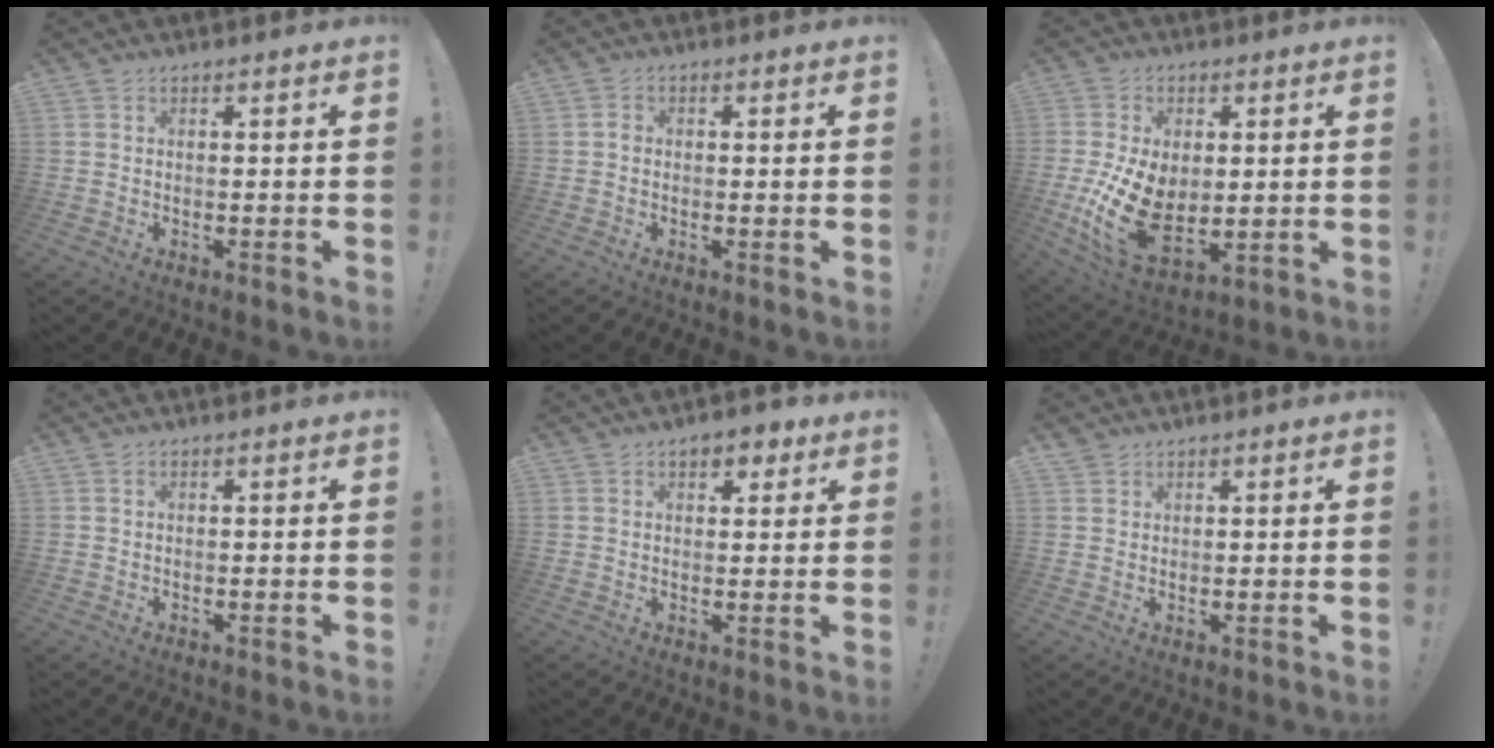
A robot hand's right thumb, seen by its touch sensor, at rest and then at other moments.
{"total": 1.3, "force": [-0.3, 0.9, 0.8], "torque": [-0.007, 0.003, -0.006]}
{"total": 16.9, "force": [-1.8, 10.9, 12.7], "torque": [-0.235, -0.004, -0.022]}
{"total": 0.0}
{"total": 4.7, "force": [2.7, 3.0, 2.5], "torque": [-0.018, -0.009, 0.042]}
{"total": 1.7, "force": [1.5, 0.8, 0.3], "torque": [0.000, -0.009, 0.029]}